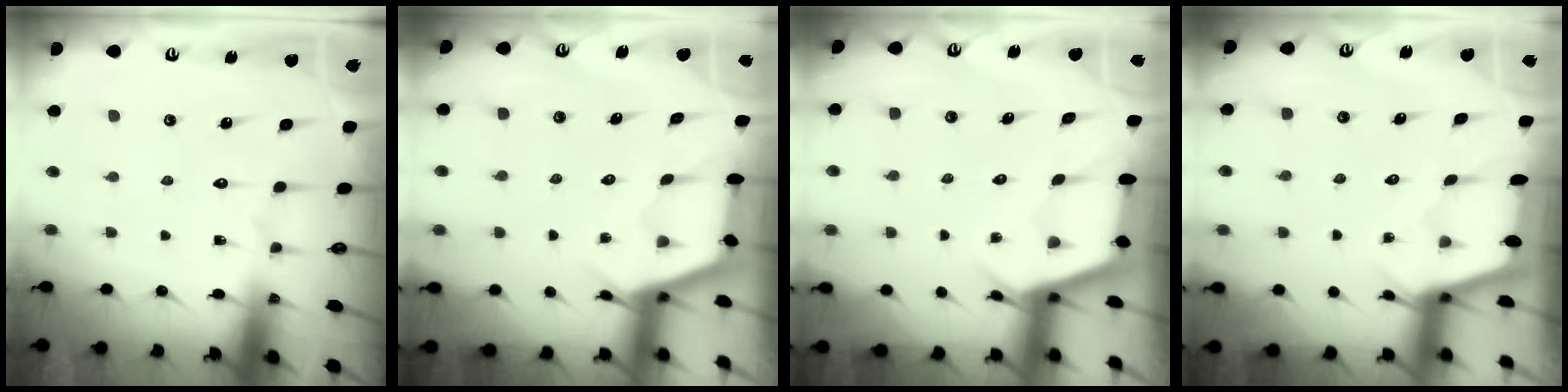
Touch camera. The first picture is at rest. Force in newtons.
{"total": 3.0, "press": 3.0, "slide": 0.4}
{"total": 2.9, "press": 2.8, "slide": 0.3}
{"total": 2.2, "press": 2.2, "slide": 0.3}